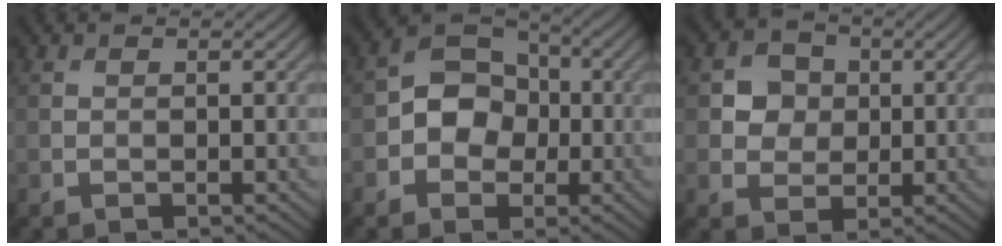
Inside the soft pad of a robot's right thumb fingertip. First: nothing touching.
{"total": 6.5, "force": [-0.8, 5.3, 3.6], "torque": [-0.054, 0.011, -0.034]}
{"total": 4.3, "force": [0.6, 3.9, 1.7], "torque": [-0.033, 0.005, 0.001]}